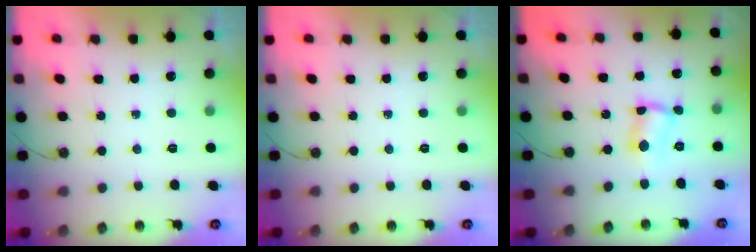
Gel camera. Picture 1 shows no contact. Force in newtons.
{"total": 0.0}
{"total": 2.9, "press": 2.9, "slide": 0.4}